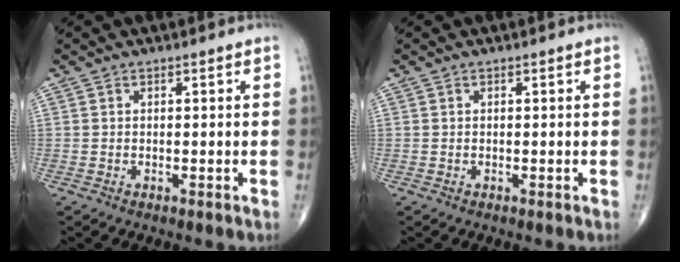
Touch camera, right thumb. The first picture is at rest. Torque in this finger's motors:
{"motor_torque": [0.09, 0.12, -0.04, 0.23, -0.01]}